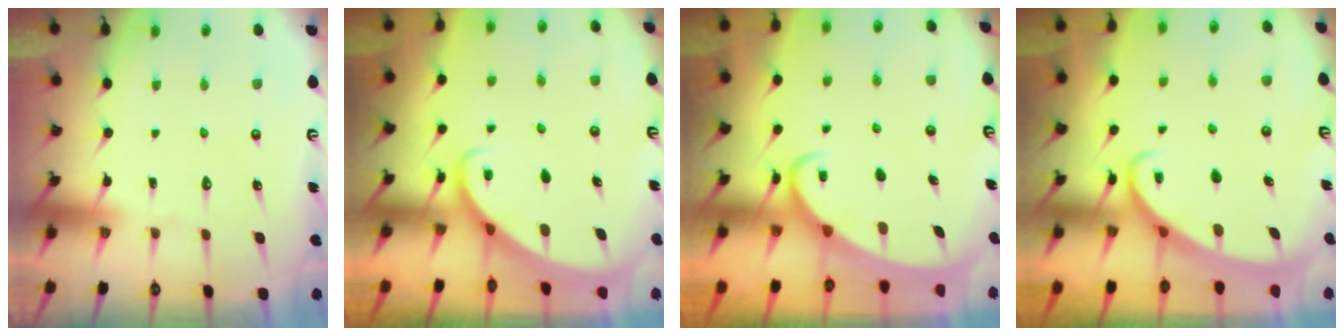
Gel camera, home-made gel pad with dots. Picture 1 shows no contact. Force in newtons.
{"total": 2.3, "press": 2.3, "slide": 0.3}
{"total": 2.7, "press": 2.7, "slide": 0.3}
{"total": 2.5, "press": 2.5, "slide": 0.3}